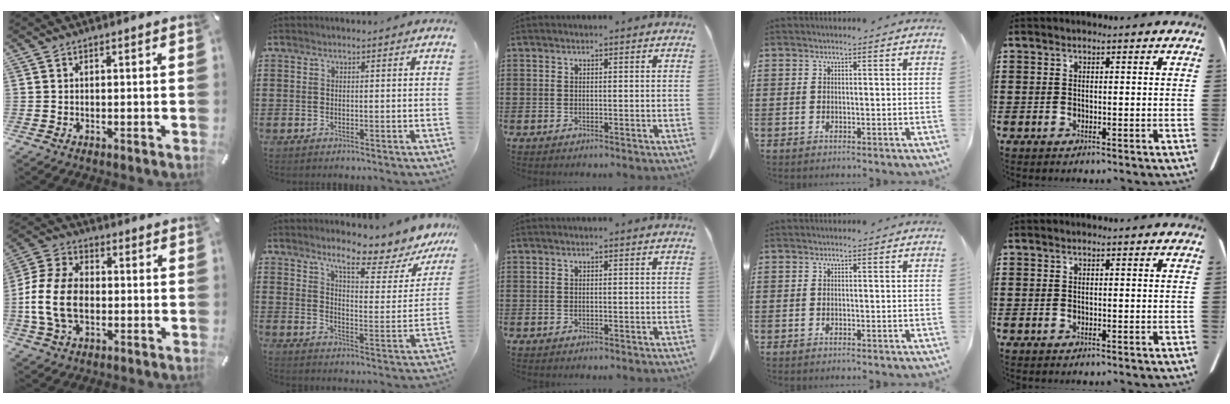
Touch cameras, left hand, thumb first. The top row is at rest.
{"thumb": {"total": 12.8, "force": [-2.3, 8.8, 9.0], "torque": [-0.208, 0.005, -0.041]}, "index": {"total": 8.7, "force": [7.2, 1.0, 4.8], "torque": [-0.081, -0.055, 0.113]}}